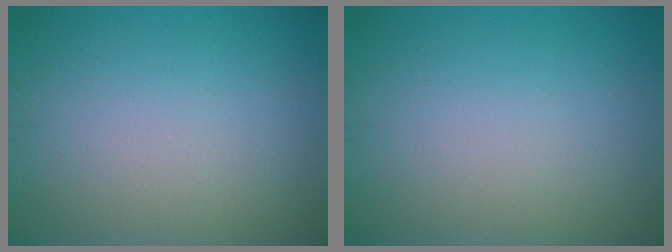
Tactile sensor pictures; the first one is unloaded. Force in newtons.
{"total": 0.0}